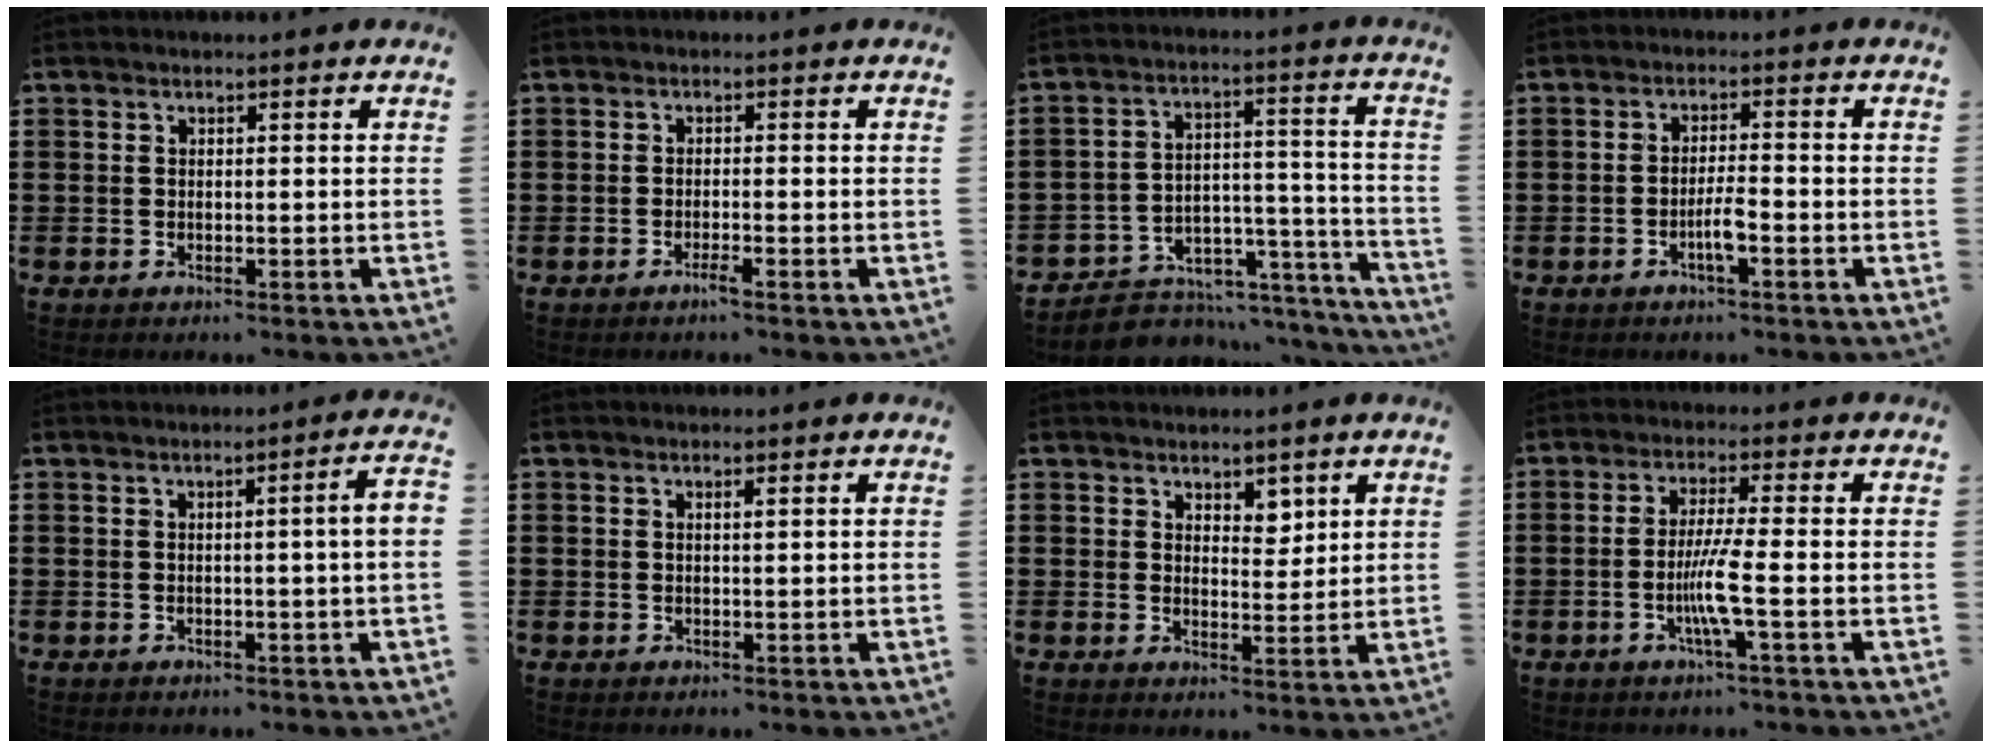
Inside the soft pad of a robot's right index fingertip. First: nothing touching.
{"total": 1.7, "force": [-1.1, 0.0, 1.3], "torque": [-0.021, -0.004, -0.019]}
{"total": 4.4, "force": [-3.5, 2.5, 0.4], "torque": [-0.021, 0.001, -0.070]}
{"total": 3.4, "force": [-1.5, 0.5, 3.0], "torque": [-0.061, 0.001, -0.030]}
{"total": 2.7, "force": [-0.3, -0.3, 2.7], "torque": [-0.042, -0.005, -0.007]}
{"total": 0.7, "force": [0.3, 0.1, 0.6], "torque": [-0.012, 0.000, 0.005]}
{"total": 3.4, "force": [2.6, 2.0, 0.8], "torque": [-0.015, 0.004, 0.048]}
{"total": 6.3, "force": [-1.7, -0.3, 6.1], "torque": [-0.126, -0.019, -0.039]}